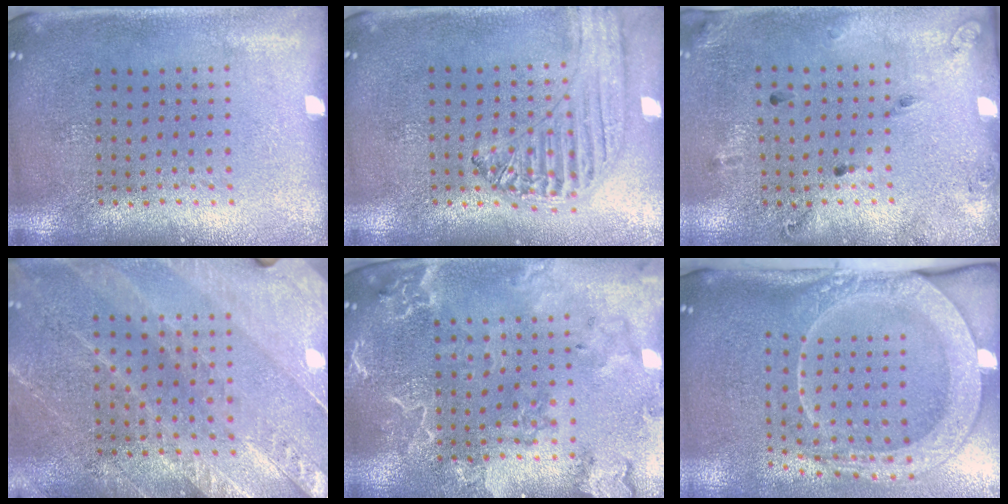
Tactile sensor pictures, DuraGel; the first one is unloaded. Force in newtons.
{"total": 1.2, "press": 1.2, "slide": 0.1}
{"total": 1.9, "press": 1.1, "slide": 1.5}
{"total": 3.1, "press": 2.9, "slide": 1.1}
{"total": 2.6, "press": 2.5, "slide": 0.9}
{"total": 2.8, "press": 2.1, "slide": 1.9}